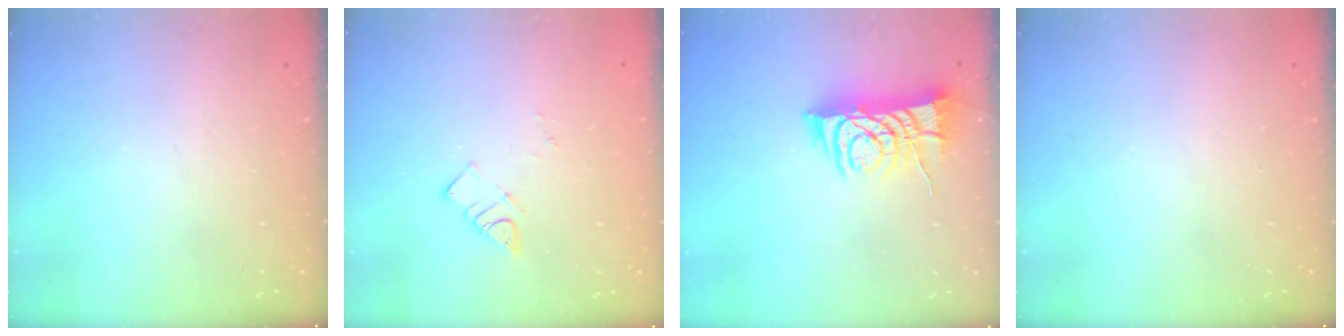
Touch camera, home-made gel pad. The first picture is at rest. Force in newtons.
{"total": 3.2, "press": 3.2, "slide": 0.2}
{"total": 9.0, "press": 8.9, "slide": 1.0}
{"total": 0.0}